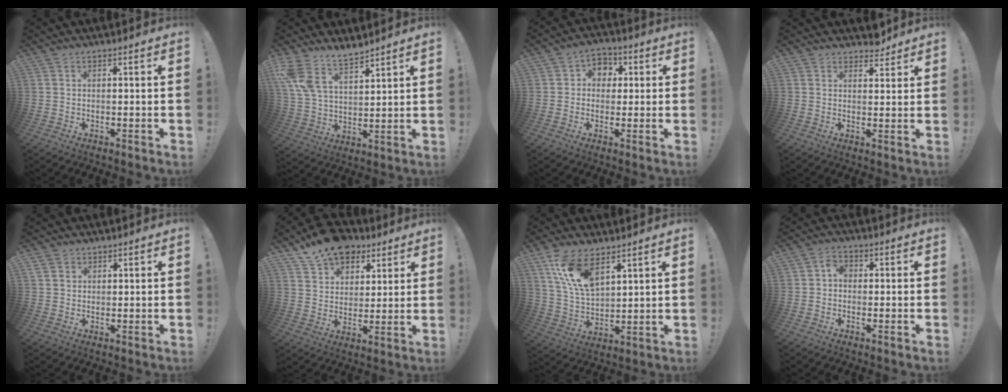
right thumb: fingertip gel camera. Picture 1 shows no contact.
{"total": 11.4, "force": [9.0, 5.1, 4.8], "torque": [-0.108, -0.047, 0.178]}
{"total": 6.4, "force": [0.5, 5.9, 2.4], "torque": [-0.022, 0.005, 0.009]}
{"total": 4.5, "force": [3.9, 2.0, 0.7], "torque": [0.013, -0.031, 0.069]}
{"total": 2.6, "force": [1.5, 2.0, 0.8], "torque": [-0.012, -0.003, 0.028]}
{"total": 13.4, "force": [9.7, 8.2, 4.5], "torque": [-0.064, -0.069, 0.180]}
{"total": 13.3, "force": [8.2, 6.2, 8.4], "torque": [-0.167, -0.037, 0.154]}
{"total": 3.2, "force": [-0.9, 2.2, 2.2], "torque": [-0.040, 0.012, -0.017]}